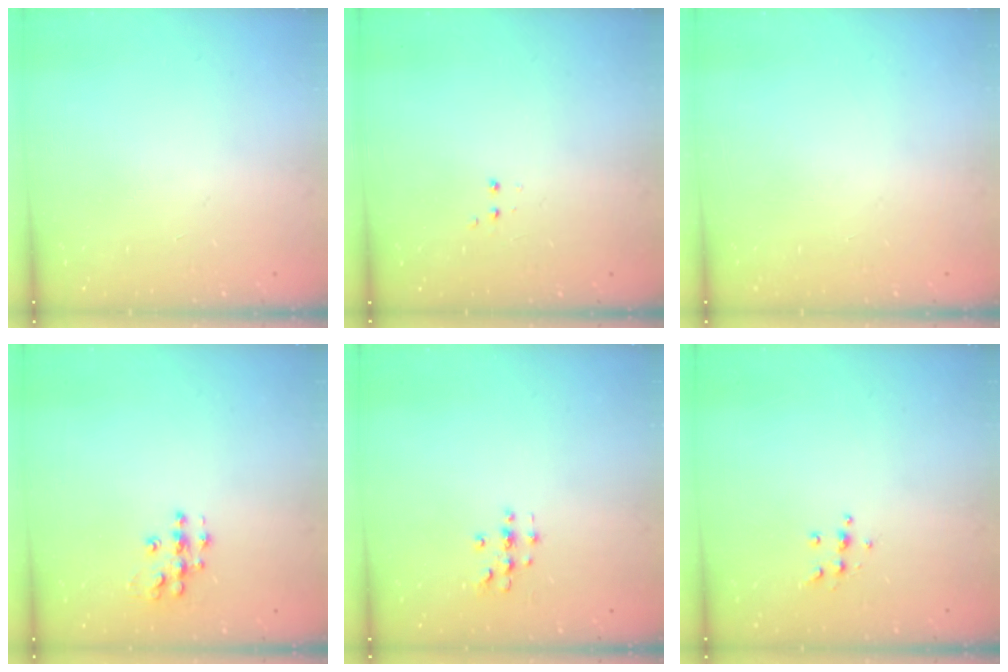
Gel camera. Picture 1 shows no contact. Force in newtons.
{"total": 2.8, "press": 2.8, "slide": 0.6}
{"total": 0.0}
{"total": 7.9, "press": 7.9, "slide": 0.3}
{"total": 2.9, "press": 2.9, "slide": 0.3}
{"total": 6.7, "press": 6.7, "slide": 0.8}